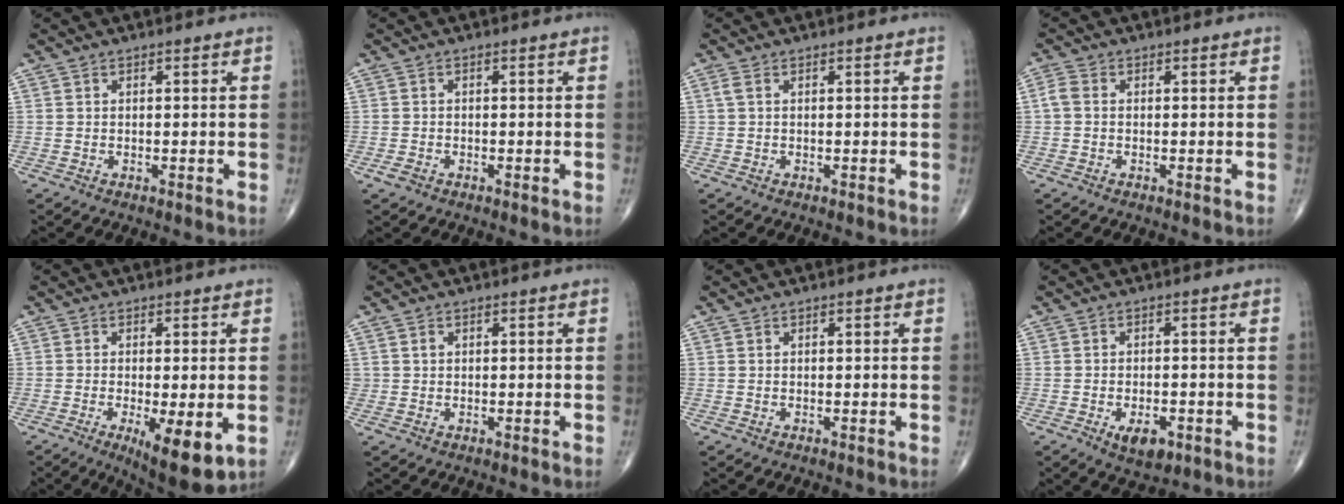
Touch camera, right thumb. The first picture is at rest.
{"total": 1.4, "force": [-0.8, 0.8, 0.8], "torque": [-0.019, 0.000, -0.015]}
{"total": 1.1, "force": [0.3, 0.4, 1.0], "torque": [-0.031, 0.009, 0.007]}
{"total": 2.2, "force": [-0.1, 1.6, 1.6], "torque": [-0.035, 0.004, -0.008]}
{"total": 9.8, "force": [-2.8, 2.9, 8.9], "torque": [-0.135, -0.023, -0.037]}
{"total": 1.0, "force": [0.3, 0.9, 0.4], "torque": [-0.002, 0.001, 0.005]}
{"total": 0.0}
{"total": 5.3, "force": [-2.3, 2.8, 3.8], "torque": [-0.052, 0.005, -0.027]}